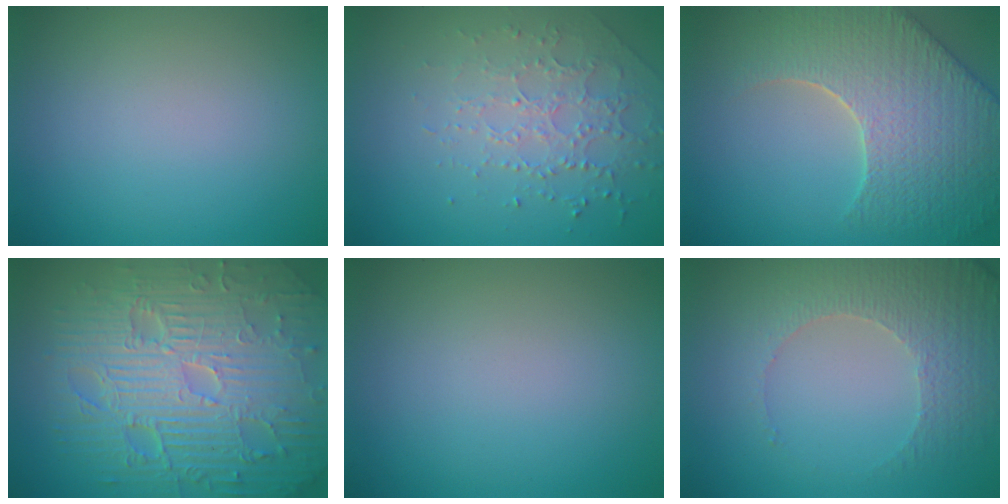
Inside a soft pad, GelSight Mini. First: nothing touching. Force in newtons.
{"total": 2.1, "press": 1.9, "slide": 0.9}
{"total": 8.3, "press": 6.4, "slide": 5.2}
{"total": 11.9, "press": 7.7, "slide": 9.1}
{"total": 0.0}
{"total": 4.7, "press": 3.5, "slide": 3.1}